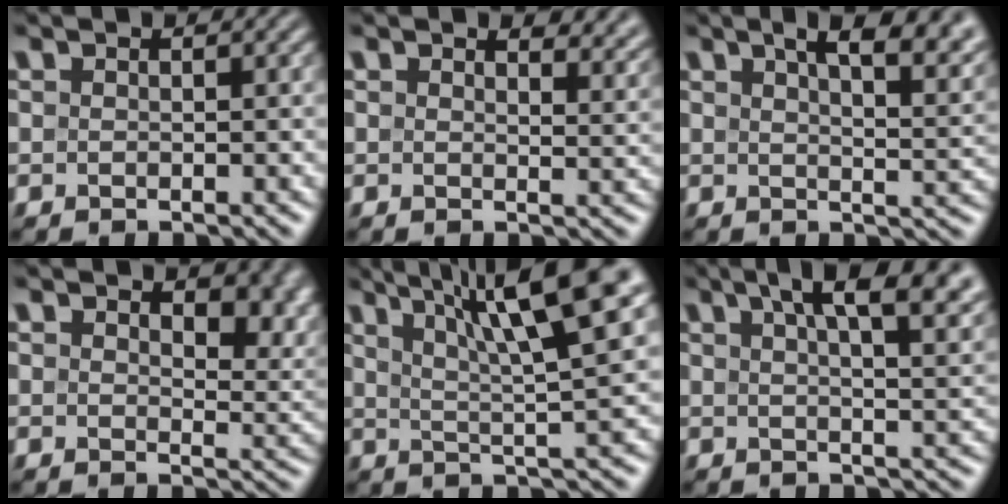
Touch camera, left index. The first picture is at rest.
{"total": 4.1, "force": [3.3, 1.5, 1.8], "torque": [-0.028, 0.001, 0.036]}
{"total": 9.5, "force": [5.6, 3.6, 6.8], "torque": [-0.057, 0.027, 0.055]}
{"total": 6.2, "force": [2.9, 3.5, 4.3], "torque": [-0.058, -0.008, 0.045]}
{"total": 11.1, "force": [5.4, 1.8, 9.5], "torque": [-0.125, 0.023, 0.084]}
{"total": 10.9, "force": [5.9, 3.9, 8.3], "torque": [-0.083, 0.038, 0.066]}